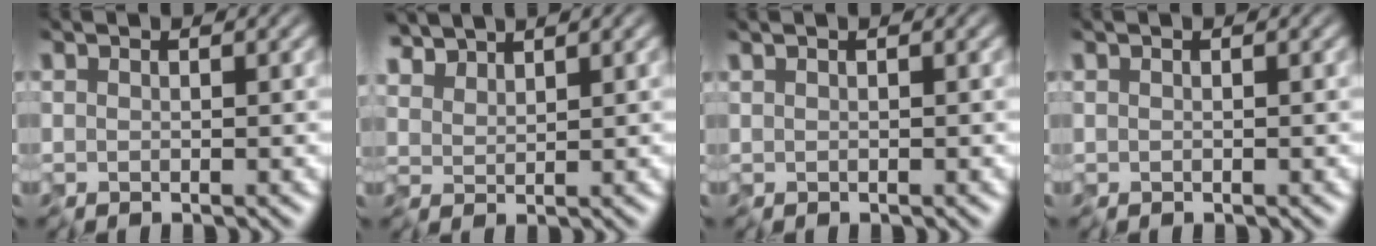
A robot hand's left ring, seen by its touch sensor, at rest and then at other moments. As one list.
[{"total": 3.1, "force": [2.6, 1.2, 1.1], "torque": [-0.038, 0.003, 0.056]}, {"total": 1.1, "force": [0.5, 0.6, 0.8], "torque": [-0.011, 0.012, -0.004]}, {"total": 0.0}]